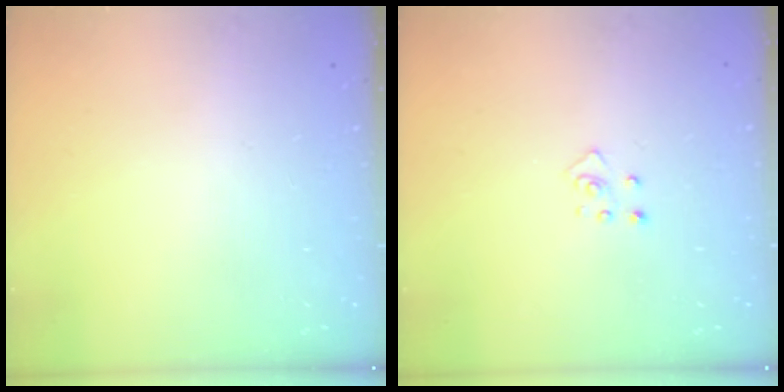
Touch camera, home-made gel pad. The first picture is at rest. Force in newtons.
{"total": 2.8, "press": 2.8, "slide": 0.3}